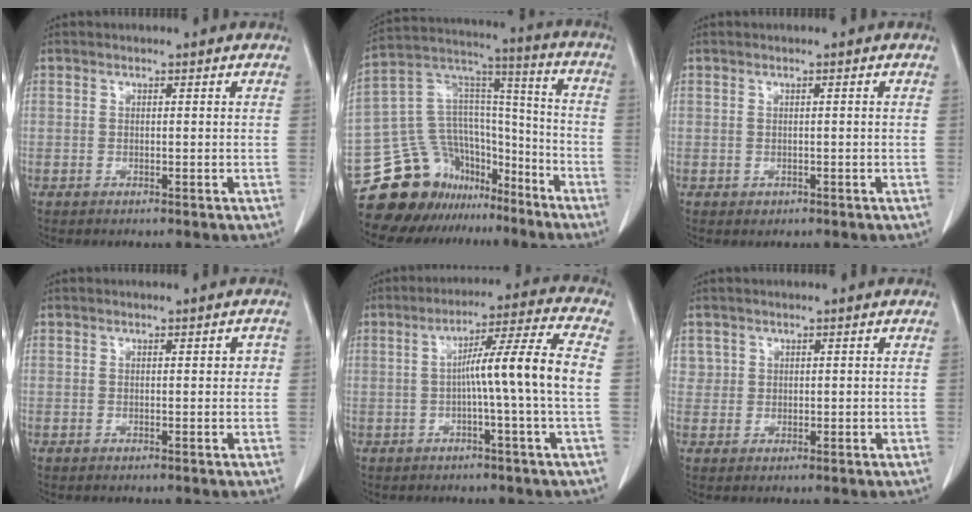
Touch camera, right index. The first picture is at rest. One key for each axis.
{"total": 17.9, "fx": -14.0, "fy": 9.8, "fz": 5.1, "tx": -0.089, "ty": 0.085, "tz": -0.240}
{"total": 0.6, "fx": -0.1, "fy": 0.5, "fz": 0.3, "tx": -0.004, "ty": 0.001, "tz": 0.001}
{"total": 1.5, "fx": 0.2, "fy": 0.7, "fz": 1.3, "tx": -0.010, "ty": 0.006, "tz": 0.002}
{"total": 10.4, "fx": -0.6, "fy": -1.9, "fz": 10.2, "tx": -0.164, "ty": 0.015, "tz": -0.008}
{"total": 2.0, "fx": 1.1, "fy": 1.7, "fz": -0.1, "tx": 0.020, "ty": 0.000, "tz": 0.016}